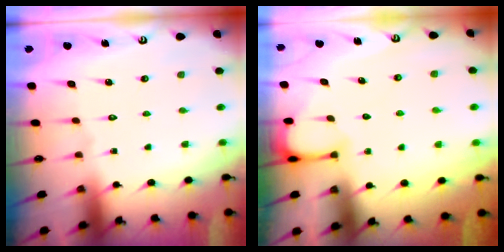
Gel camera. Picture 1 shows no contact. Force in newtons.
{"total": 2.0, "press": 2.0, "slide": 0.2}